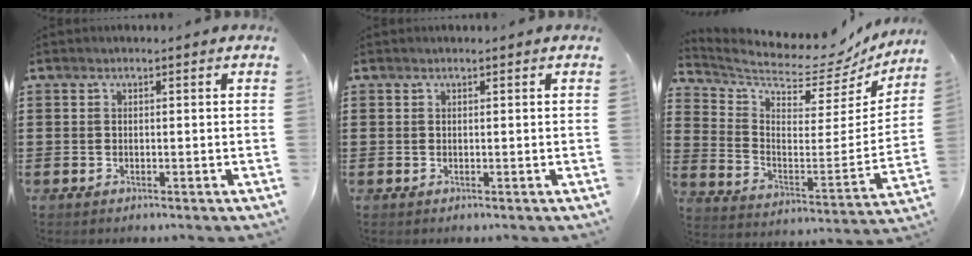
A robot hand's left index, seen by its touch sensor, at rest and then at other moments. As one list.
[{"total": 0.0}, {"total": 5.2, "force": [4.9, 0.7, 1.5], "torque": [-0.061, -0.061, 0.076]}]